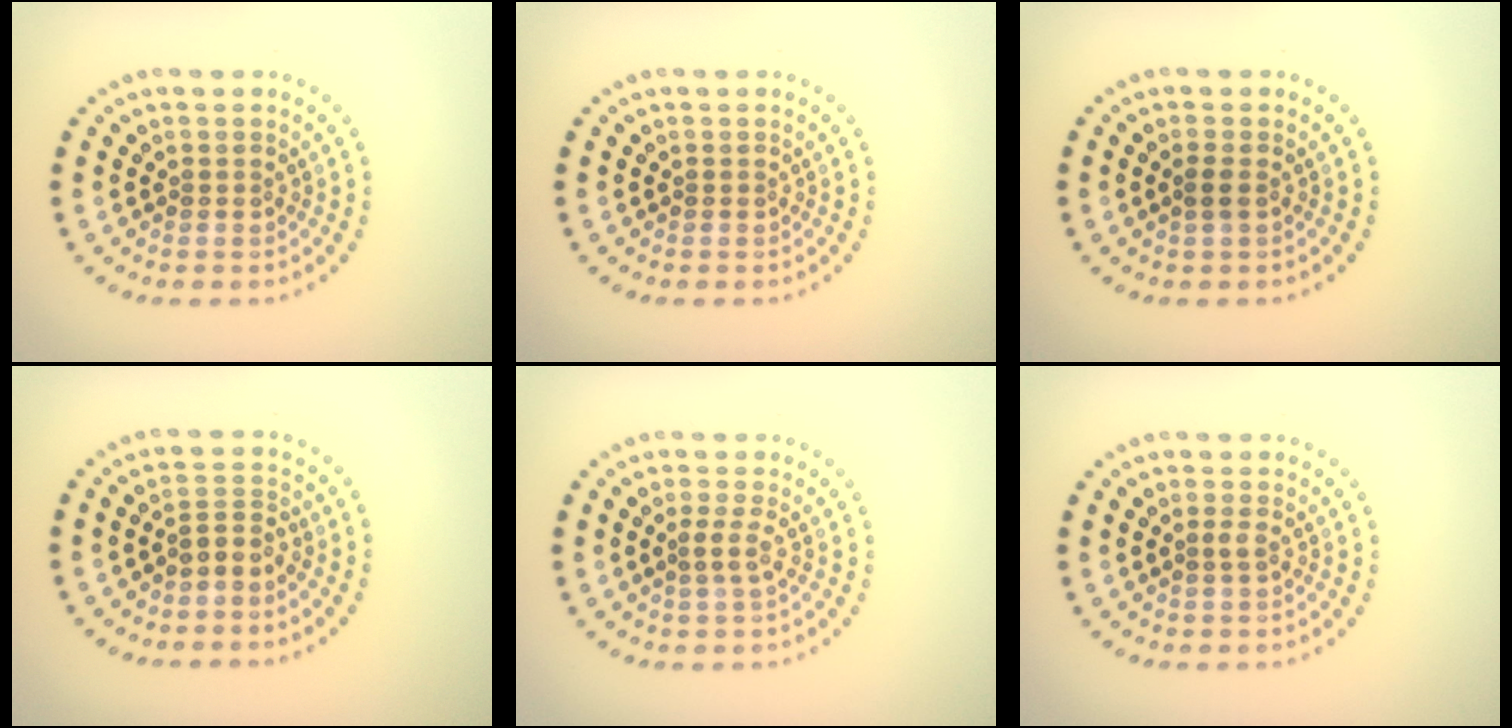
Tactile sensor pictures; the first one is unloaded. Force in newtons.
{"total": 0.0}
{"total": 0.8, "press": 0.7, "slide": 0.4}
{"total": 2.1, "press": 1.6, "slide": 1.4}
{"total": 1.4, "press": 1.0, "slide": 1.0}
{"total": 0.6, "press": 0.5, "slide": 0.3}